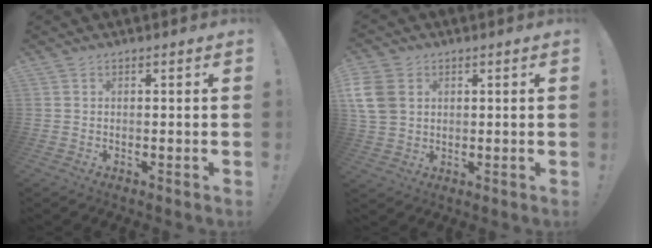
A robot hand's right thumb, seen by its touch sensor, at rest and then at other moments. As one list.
[{"total": 9.2, "force": [2.5, 7.0, 5.4], "torque": [-0.120, -0.001, 0.052]}]